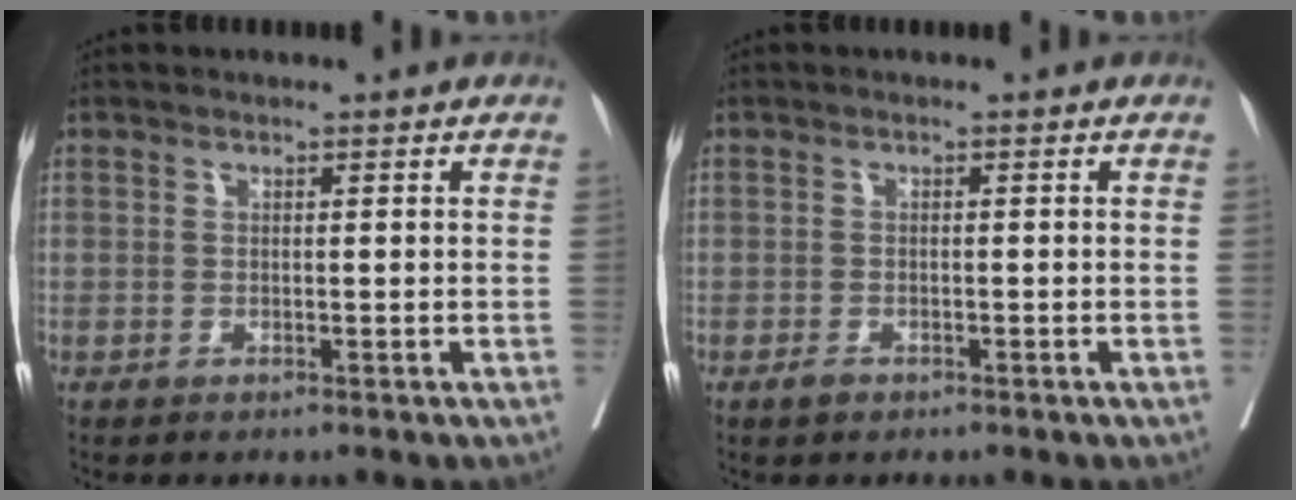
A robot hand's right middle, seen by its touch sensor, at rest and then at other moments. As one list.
[{"total": 1.0, "force": [-0.7, 0.4, 0.6], "torque": [-0.013, -0.001, -0.008]}]